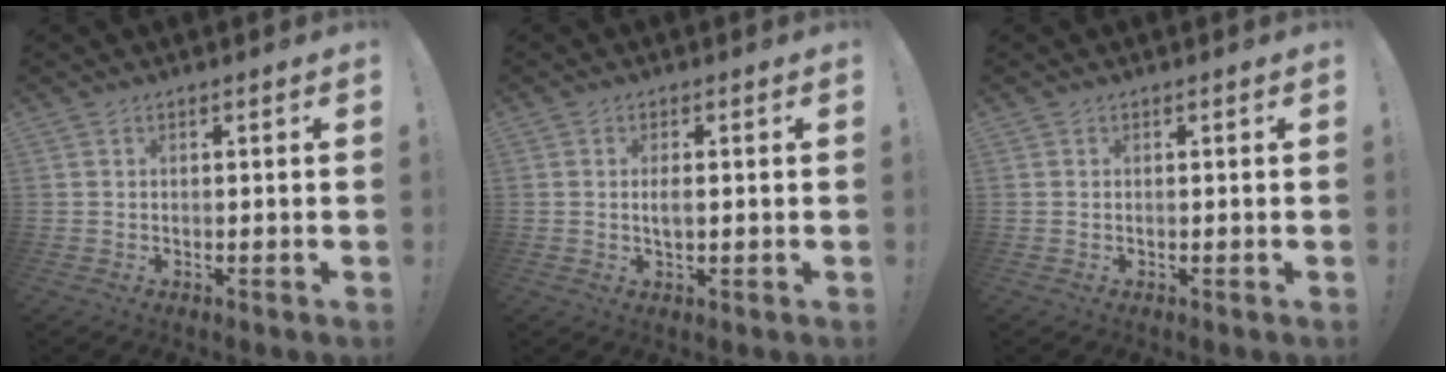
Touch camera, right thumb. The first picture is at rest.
{"total": 2.2, "force": [-0.1, 0.8, 2.0], "torque": [-0.033, -0.001, -0.004]}
{"total": 0.0}